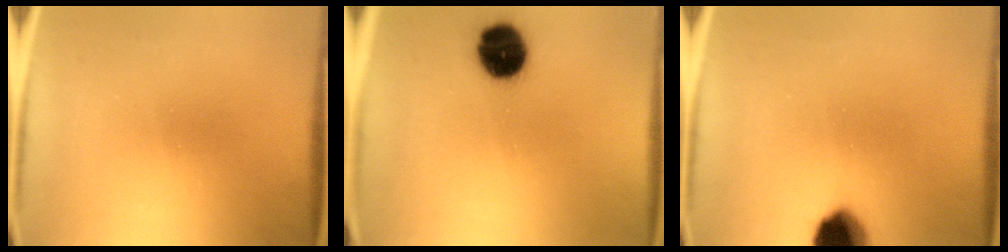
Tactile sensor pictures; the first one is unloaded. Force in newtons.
{"total": 12.4}
{"total": 12.3}